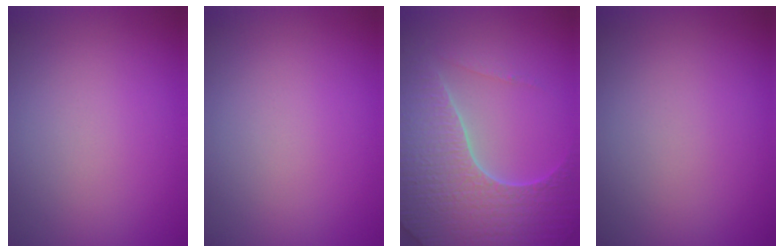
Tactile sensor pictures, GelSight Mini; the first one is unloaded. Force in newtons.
{"total": 0.0}
{"total": 7.1, "press": 6.9, "slide": 1.8}
{"total": 0.0}